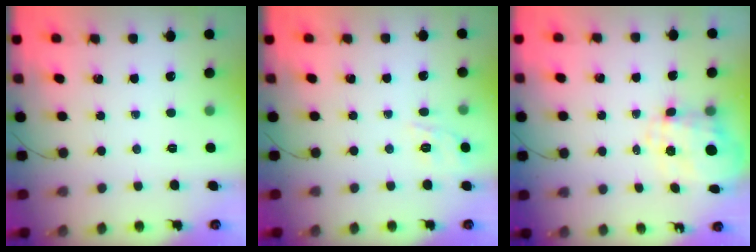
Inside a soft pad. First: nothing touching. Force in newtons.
{"total": 7.7, "press": 7.5, "slide": 1.6}
{"total": 3.2, "press": 2.9, "slide": 1.4}